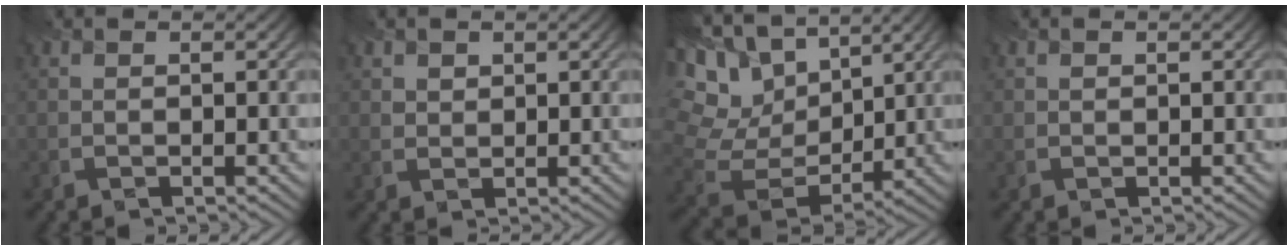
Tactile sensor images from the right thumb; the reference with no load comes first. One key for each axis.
{"total": 1.5, "fx": 1.1, "fy": 1.0, "fz": 0.1, "tx": -0.007, "ty": -0.003, "tz": 0.024}
{"total": 16.3, "fx": 8.2, "fy": 11.0, "fz": 8.8, "tx": -0.265, "ty": 0.043, "tz": 0.168}
{"total": 0.5, "fx": 0.4, "fy": 0.4, "fz": 0.0, "tx": -0.002, "ty": -0.001, "tz": 0.009}